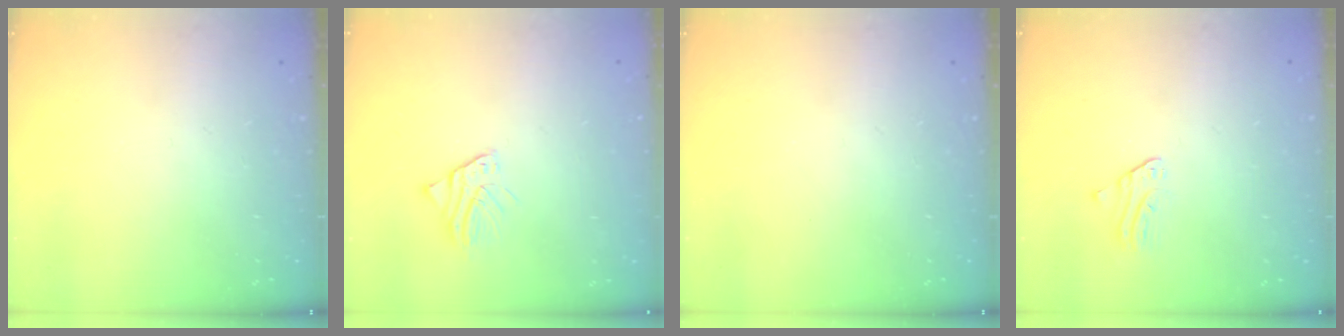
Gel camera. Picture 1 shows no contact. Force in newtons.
{"total": 3.1, "press": 3.1, "slide": 0.4}
{"total": 0.0}
{"total": 2.0, "press": 2.0, "slide": 0.2}